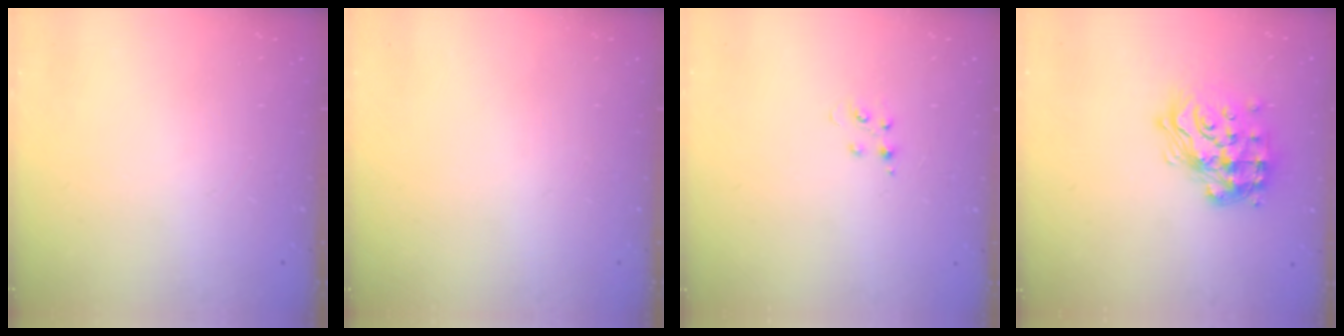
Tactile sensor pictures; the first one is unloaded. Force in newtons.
{"total": 0.0}
{"total": 3.7, "press": 3.7, "slide": 0.4}
{"total": 18.4, "press": 18.4, "slide": 1.0}